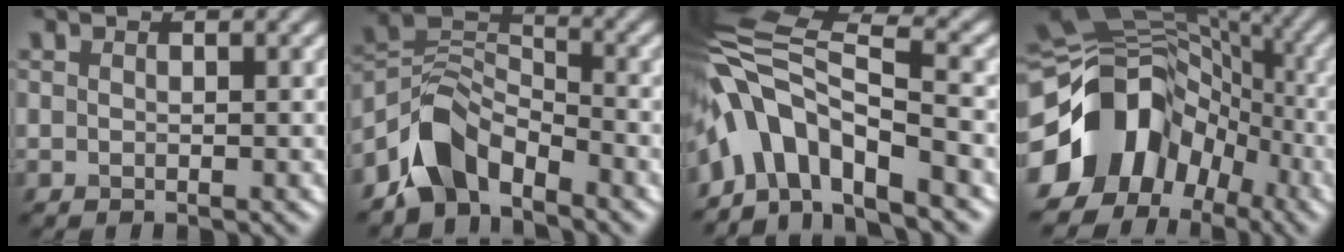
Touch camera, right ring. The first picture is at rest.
{"total": 5.6, "force": [-4.1, 2.9, 2.4], "torque": [-0.036, 0.005, -0.090]}
{"total": 10.1, "force": [-5.0, 4.6, 7.5], "torque": [-0.134, 0.017, -0.099]}
{"total": 12.6, "force": [-4.4, 9.9, 6.6], "torque": [-0.116, 0.000, -0.084]}